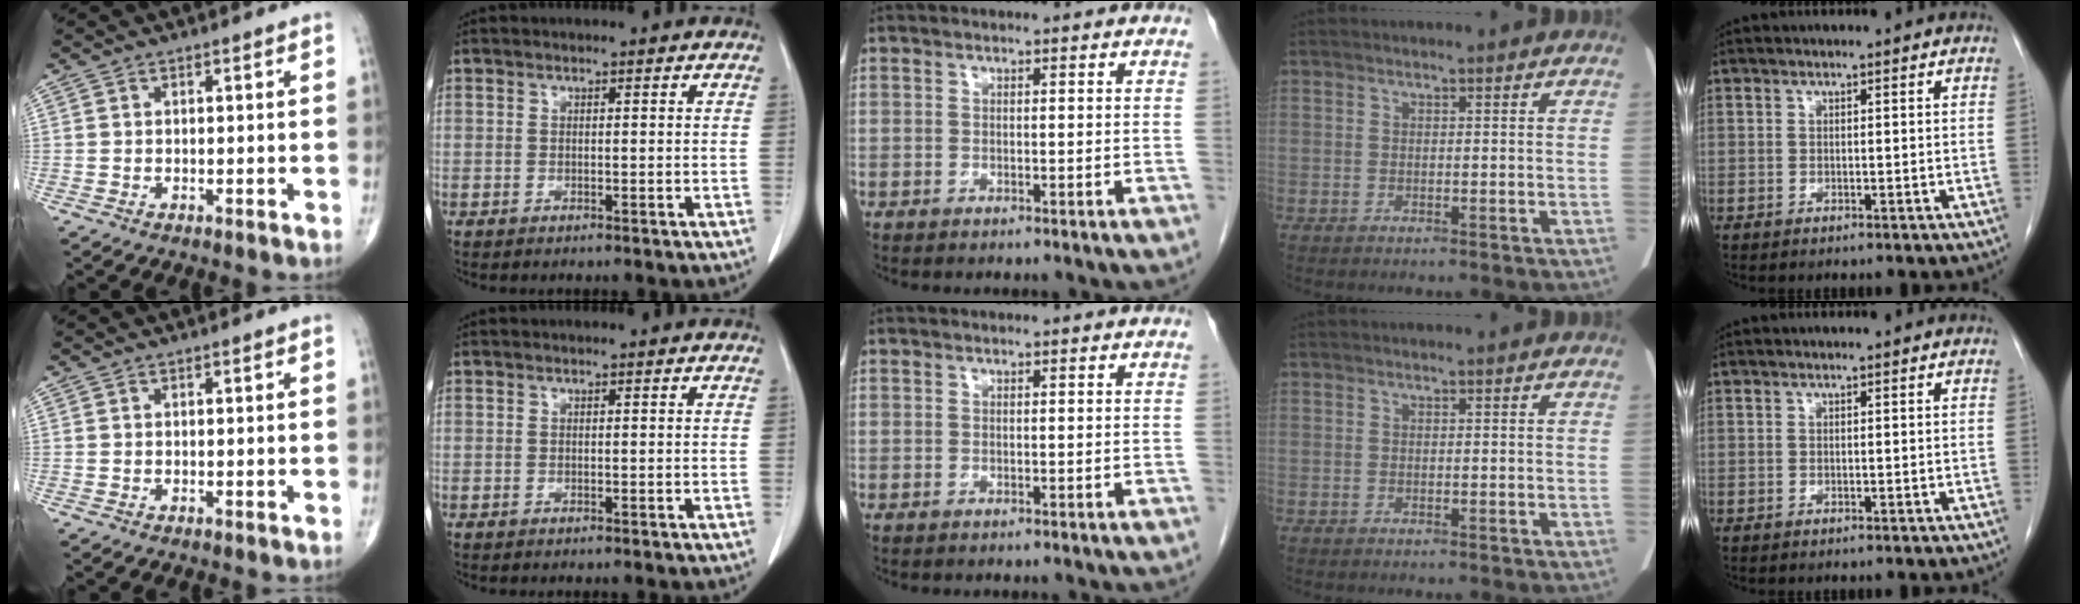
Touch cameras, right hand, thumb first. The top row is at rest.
{}